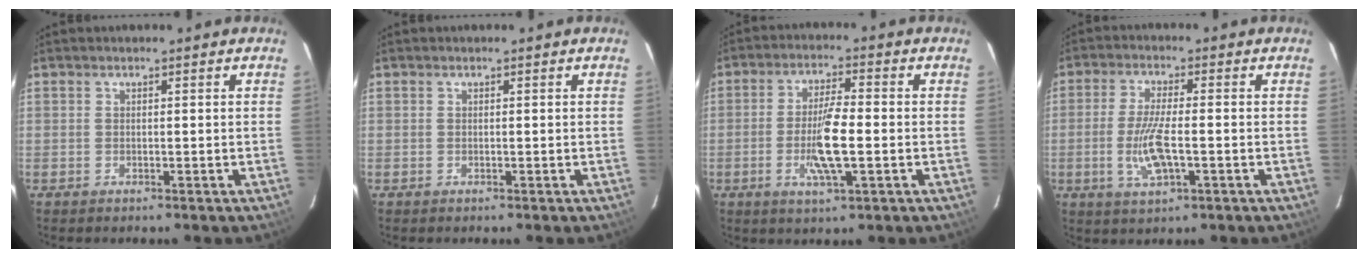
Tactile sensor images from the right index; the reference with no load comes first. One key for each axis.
{"total": 0.0}
{"total": 8.7, "fx": -2.0, "fy": 1.5, "fz": 8.3, "tx": -0.159, "ty": -0.005, "tz": -0.039}
{"total": 8.2, "fx": -2.1, "fy": 2.2, "fz": 7.6, "tx": -0.154, "ty": -0.011, "tz": -0.038}